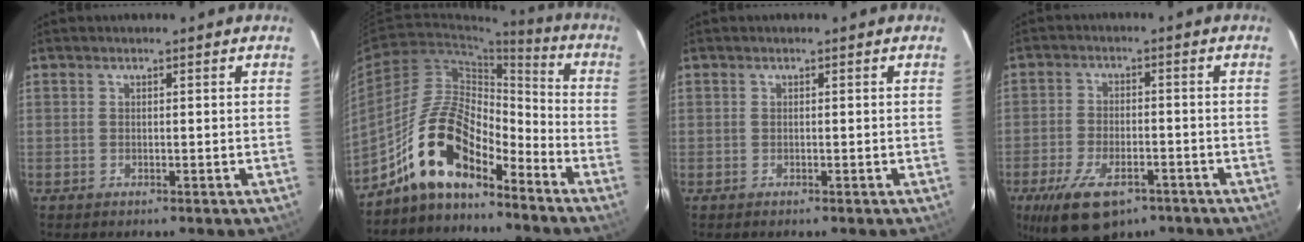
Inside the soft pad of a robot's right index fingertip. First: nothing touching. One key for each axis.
{"total": 14.1, "fx": -10.5, "fy": 5.1, "fz": 7.9, "tx": -0.152, "ty": 0.021, "tz": -0.203}
{"total": 0.0}
{"total": 13.2, "fx": -8.2, "fy": 6.1, "fz": 8.2, "tx": -0.180, "ty": -0.023, "tz": -0.138}